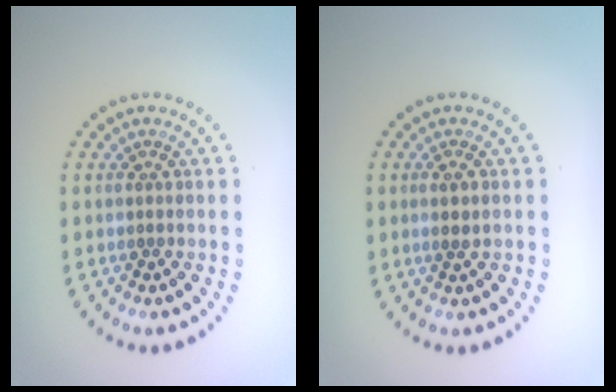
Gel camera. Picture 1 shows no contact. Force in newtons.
{"total": 0.9, "press": 0.8, "slide": 0.5}